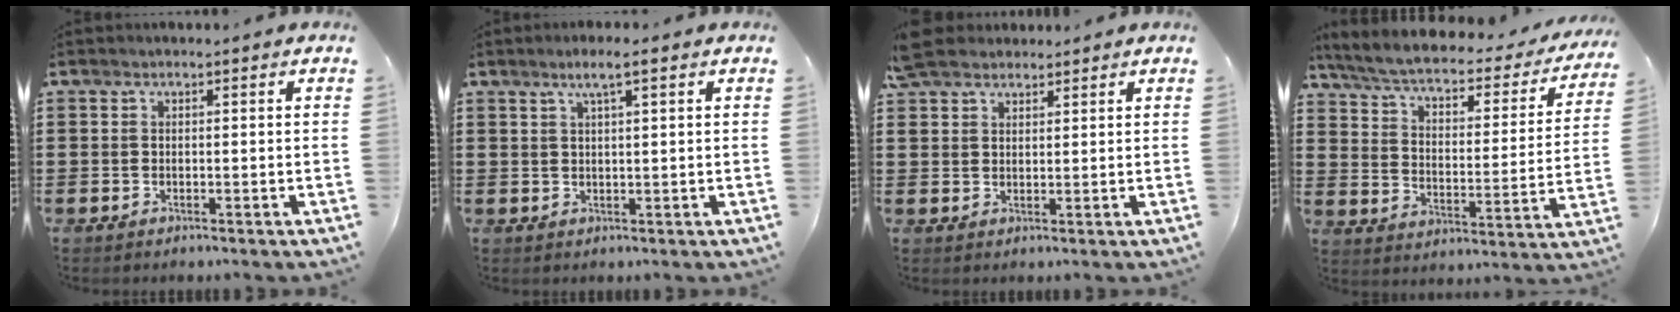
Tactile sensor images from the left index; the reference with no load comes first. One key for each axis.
{"total": 2.7, "fx": 1.4, "fy": 0.1, "fz": 2.3, "tx": -0.047, "ty": 0.003, "tz": 0.023}
{"total": 4.6, "fx": 4.0, "fy": 2.0, "fz": 1.1, "tx": -0.034, "ty": 0.002, "tz": 0.078}
{"total": 4.5, "fx": 3.5, "fy": 0.9, "fz": 2.7, "tx": -0.071, "ty": -0.029, "tz": 0.051}